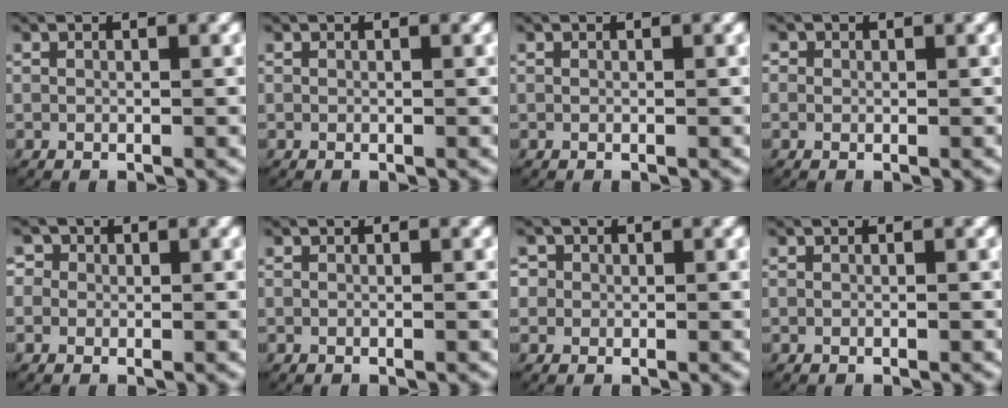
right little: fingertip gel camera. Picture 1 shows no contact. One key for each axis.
{"total": 0.0}
{"total": 0.0}
{"total": 0.5, "fx": 0.0, "fy": 0.5, "fz": -0.2, "tx": 0.006, "ty": -0.001, "tz": -0.001}
{"total": 1.6, "fx": 0.1, "fy": 1.6, "fz": 0.0, "tx": 0.007, "ty": 0.005, "tz": -0.006}
{"total": 0.0}
{"total": 1.9, "fx": 0.1, "fy": 1.9, "fz": 0.1, "tx": 0.000, "ty": 0.002, "tz": -0.005}
{"total": 0.0}